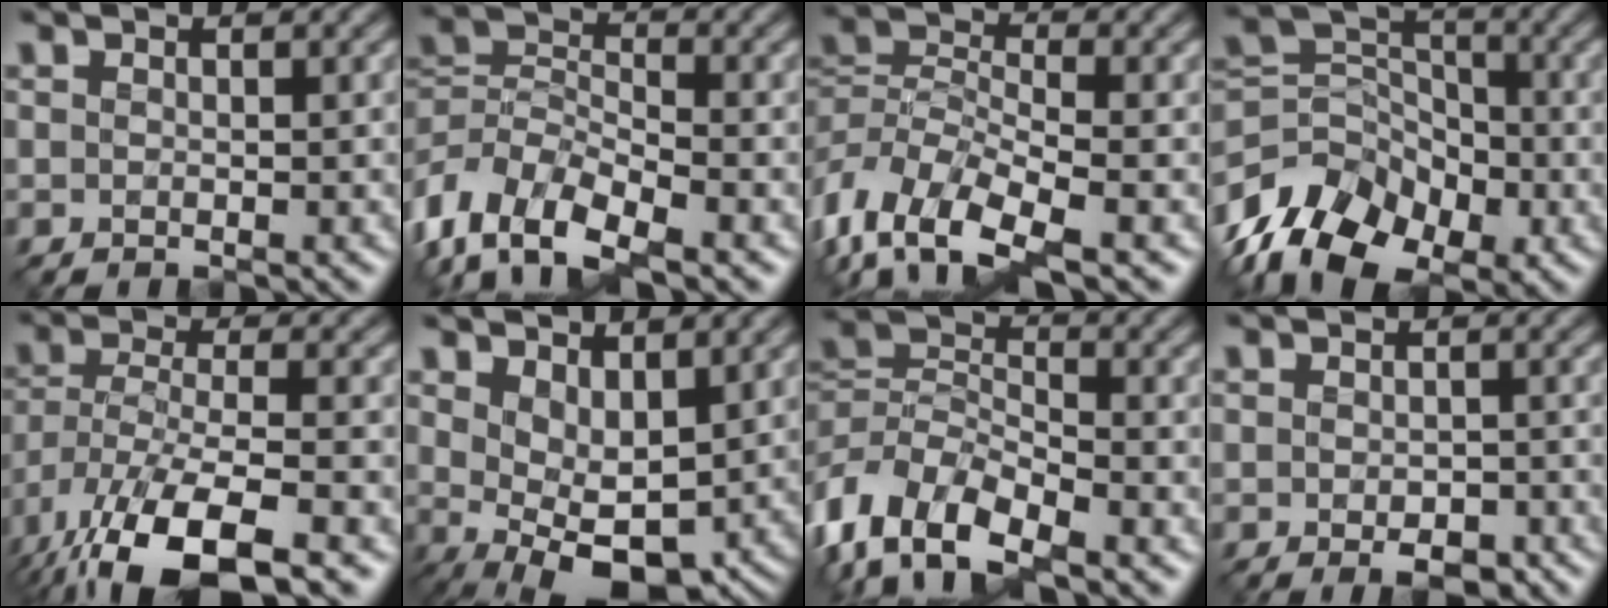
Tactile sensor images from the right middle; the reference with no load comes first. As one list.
[{"total": 7.9, "force": [-4.4, 4.1, 5.1], "torque": [-0.100, -0.002, -0.096]}, {"total": 7.8, "force": [-3.8, 3.8, 5.7], "torque": [-0.112, 0.003, -0.086]}, {"total": 11.3, "force": [-6.6, 7.4, 5.5], "torque": [-0.102, 0.018, -0.130]}, {"total": 12.1, "force": [-7.5, 4.3, 8.5], "torque": [-0.179, -0.033, -0.129]}, {"total": 5.3, "force": [0.9, 2.9, 4.3], "torque": [-0.081, -0.010, 0.022]}, {"total": 8.5, "force": [-4.7, 4.5, 5.5], "torque": [-0.108, 0.001, -0.103]}, {"total": 3.3, "force": [-1.6, 1.9, 2.1], "torque": [-0.024, -0.007, -0.025]}]